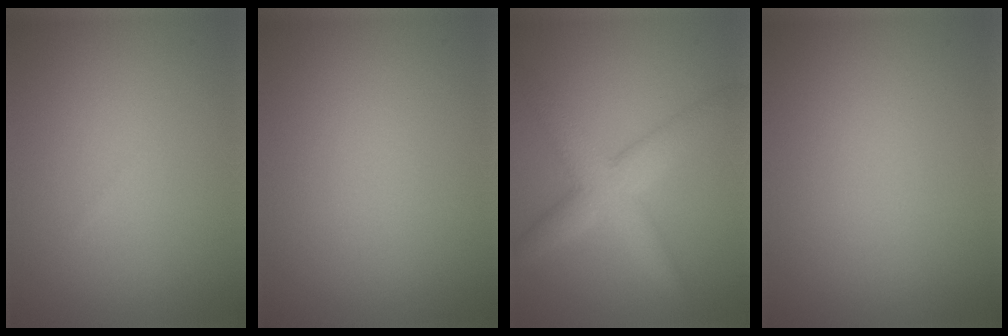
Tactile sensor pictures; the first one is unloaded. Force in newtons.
{"total": 0.0}
{"total": 4.8, "press": 4.8, "slide": 0.3}
{"total": 0.0}